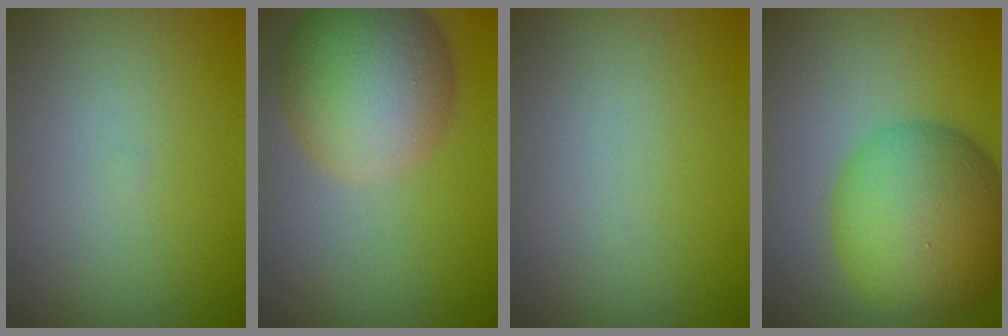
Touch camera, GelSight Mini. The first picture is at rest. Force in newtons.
{"total": 8.8, "press": 8.8, "slide": 0.3}
{"total": 0.0}
{"total": 10.0, "press": 10.0, "slide": 0.4}